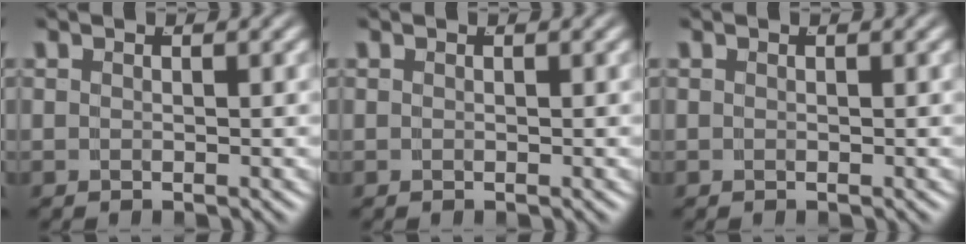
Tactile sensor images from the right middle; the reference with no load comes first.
{"total": 0.0}
{"total": 0.0}